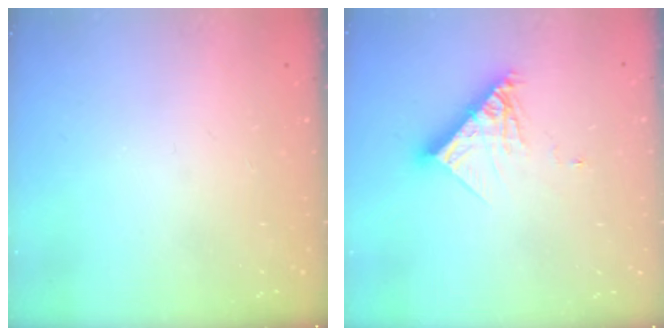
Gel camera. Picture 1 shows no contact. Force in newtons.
{"total": 11.8, "press": 11.7, "slide": 1.0}